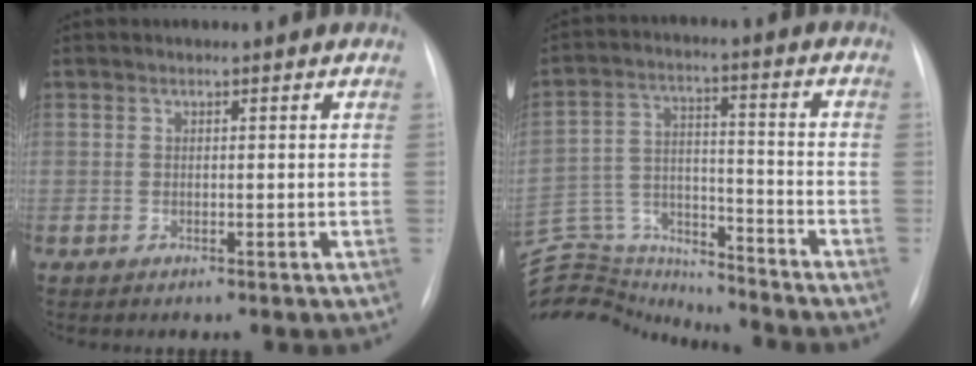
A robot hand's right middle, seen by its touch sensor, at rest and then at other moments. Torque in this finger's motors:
{"motor_torque": [-0.61, -1.11, -0.01, 0.00]}